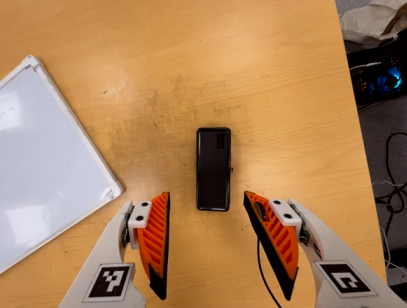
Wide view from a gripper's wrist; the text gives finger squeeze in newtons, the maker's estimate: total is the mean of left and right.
{"total": 0.0}